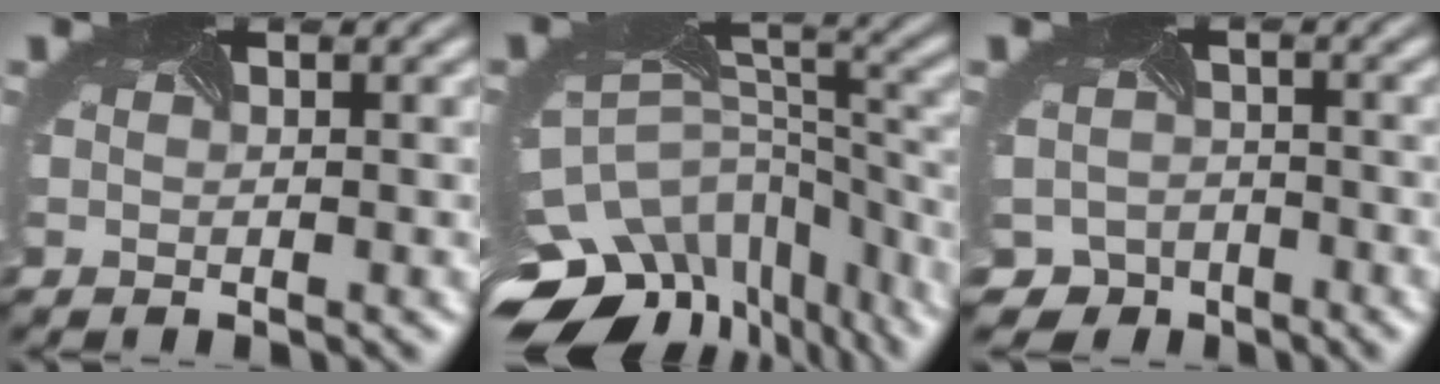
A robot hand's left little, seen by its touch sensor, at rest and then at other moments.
{"total": 15.6, "force": [-12.3, 7.8, 5.5], "torque": [-0.129, -0.023, -0.154]}
{"total": 5.4, "force": [-4.0, 3.6, 0.4], "torque": [0.000, -0.009, -0.056]}